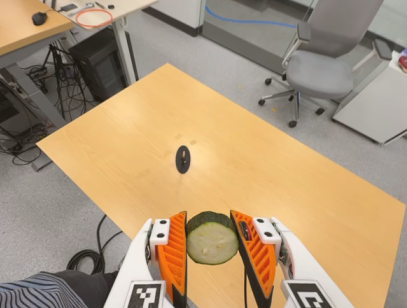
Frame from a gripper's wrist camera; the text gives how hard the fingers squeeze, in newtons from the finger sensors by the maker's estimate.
{"total": 11.6, "left": 10.1, "right": 13.1}